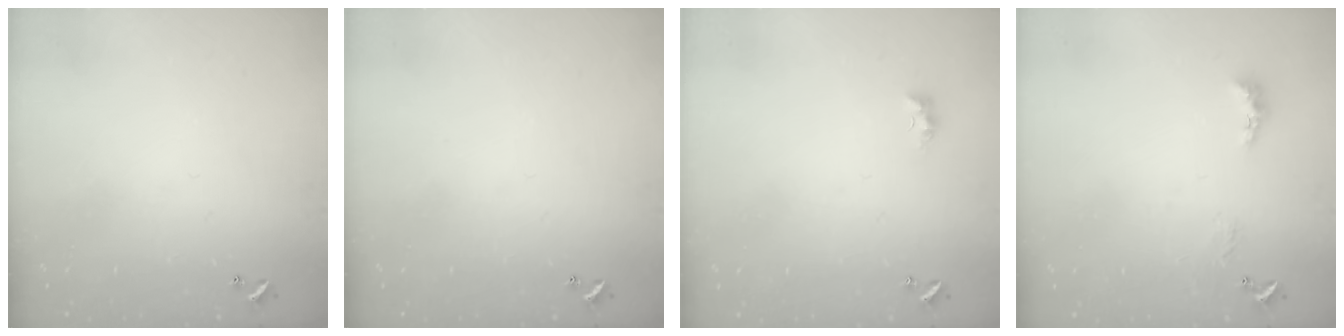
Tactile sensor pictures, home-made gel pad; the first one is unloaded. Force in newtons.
{"total": 0.0}
{"total": 1.6, "press": 1.5, "slide": 0.6}
{"total": 2.3, "press": 2.2, "slide": 0.7}